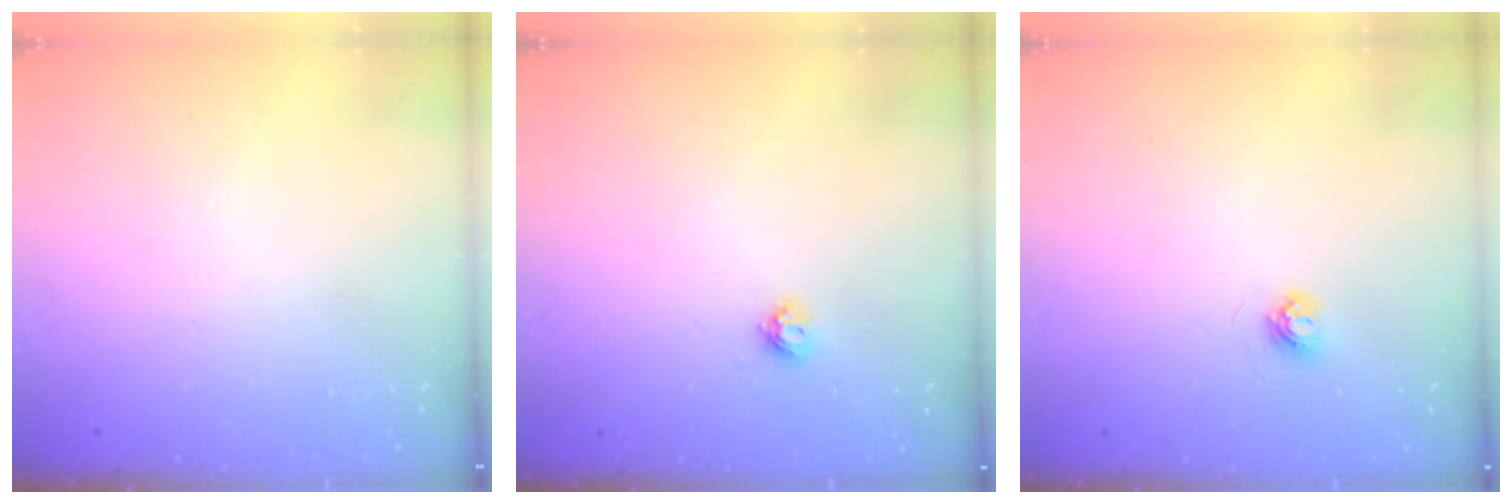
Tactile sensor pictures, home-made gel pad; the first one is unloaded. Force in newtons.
{"total": 4.3, "press": 4.3, "slide": 0.6}
{"total": 4.5, "press": 4.5, "slide": 0.5}